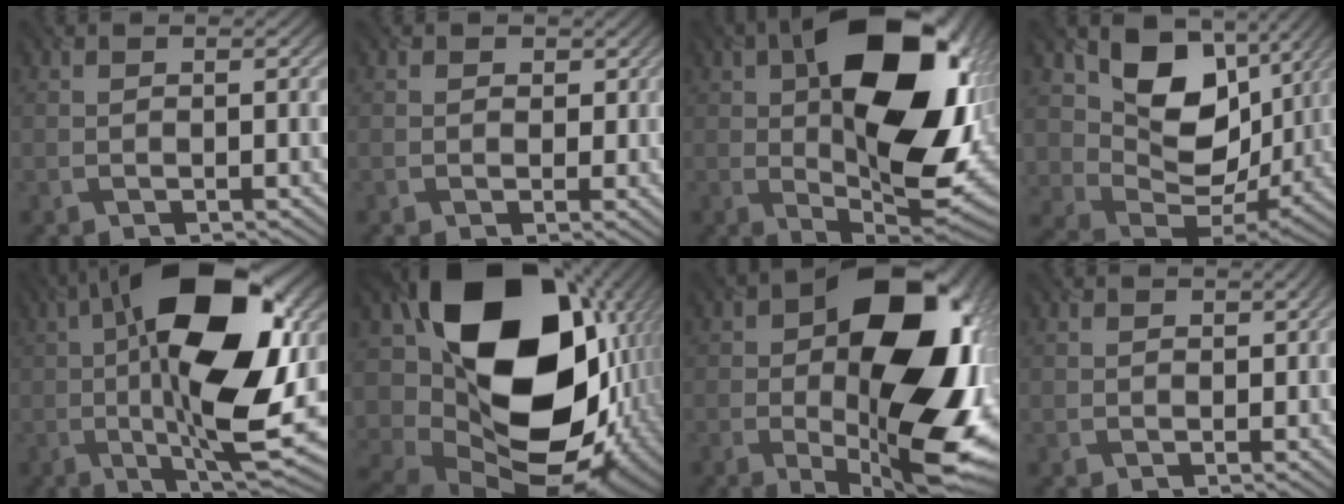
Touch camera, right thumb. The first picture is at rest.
{"total": 1.4, "force": [0.0, 1.1, -0.8], "torque": [0.015, -0.006, 0.002]}
{"total": 18.7, "force": [3.6, 9.9, 15.4], "torque": [-0.231, -0.011, 0.062]}
{"total": 12.6, "force": [5.1, 9.4, 6.5], "torque": [-0.127, -0.008, 0.098]}
{"total": 17.5, "force": [0.6, 6.1, 16.4], "torque": [-0.270, 0.022, 0.002]}
{"total": 22.9, "force": [1.1, 17.6, 14.6], "torque": [-0.332, -0.069, 0.080]}
{"total": 19.3, "force": [0.1, 10.7, 16.0], "torque": [-0.229, -0.009, 0.000]}
{"total": 0.5, "force": [0.2, 0.4, -0.3], "torque": [0.004, -0.003, 0.008]}